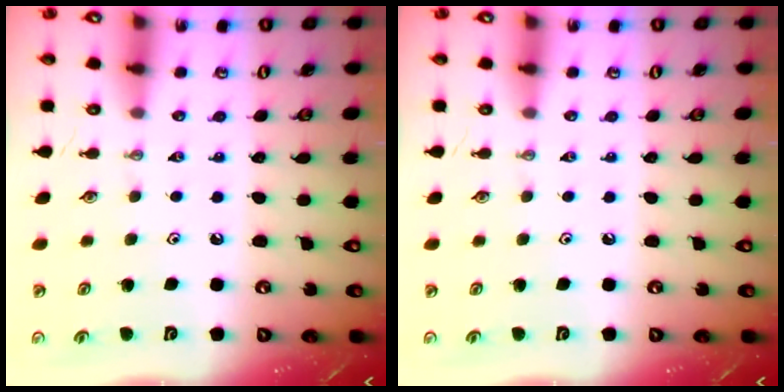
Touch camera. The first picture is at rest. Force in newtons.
{"total": 0.0}